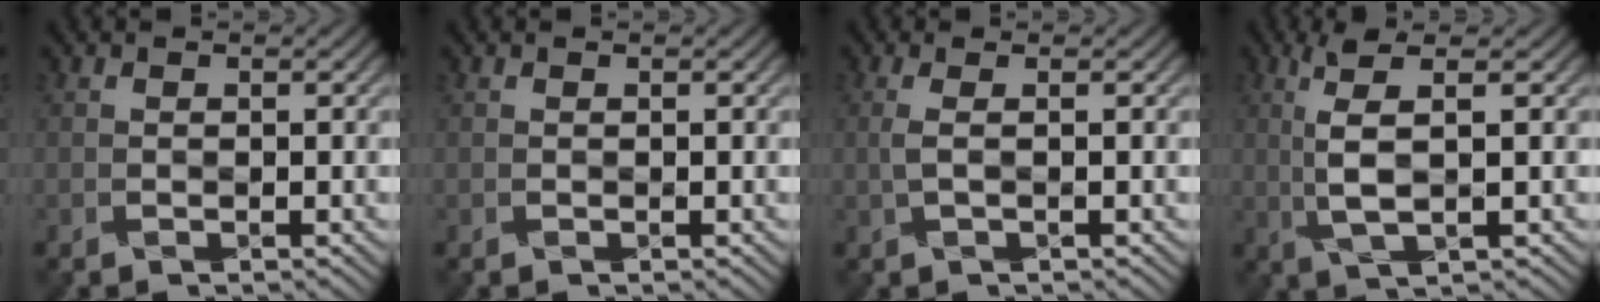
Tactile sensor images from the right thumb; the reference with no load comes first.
{"total": 0.0}
{"total": 1.5, "force": [0.1, 0.3, 1.4], "torque": [-0.029, 0.006, -0.001]}
{"total": 4.5, "force": [1.0, 0.7, 4.3], "torque": [-0.100, 0.006, 0.025]}